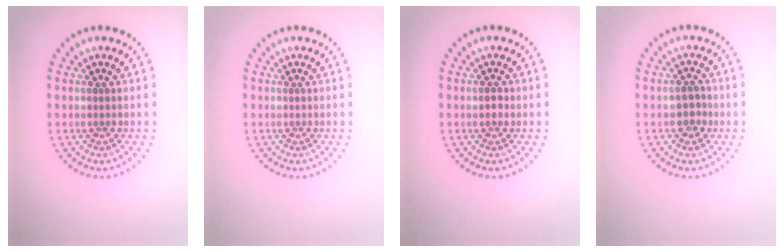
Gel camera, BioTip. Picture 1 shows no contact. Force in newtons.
{"total": 0.0}
{"total": 0.9, "press": 0.9, "slide": 0.2}
{"total": 1.2, "press": 1.1, "slide": 0.5}